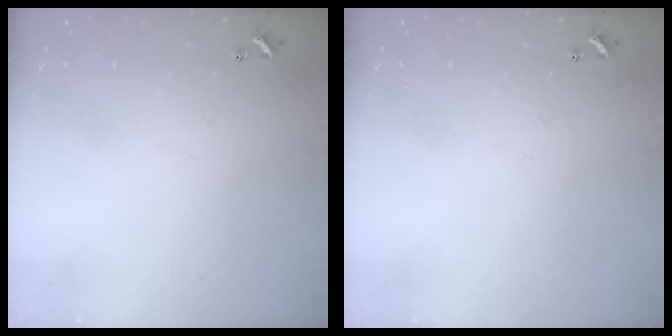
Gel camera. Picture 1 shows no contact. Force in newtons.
{"total": 0.0}